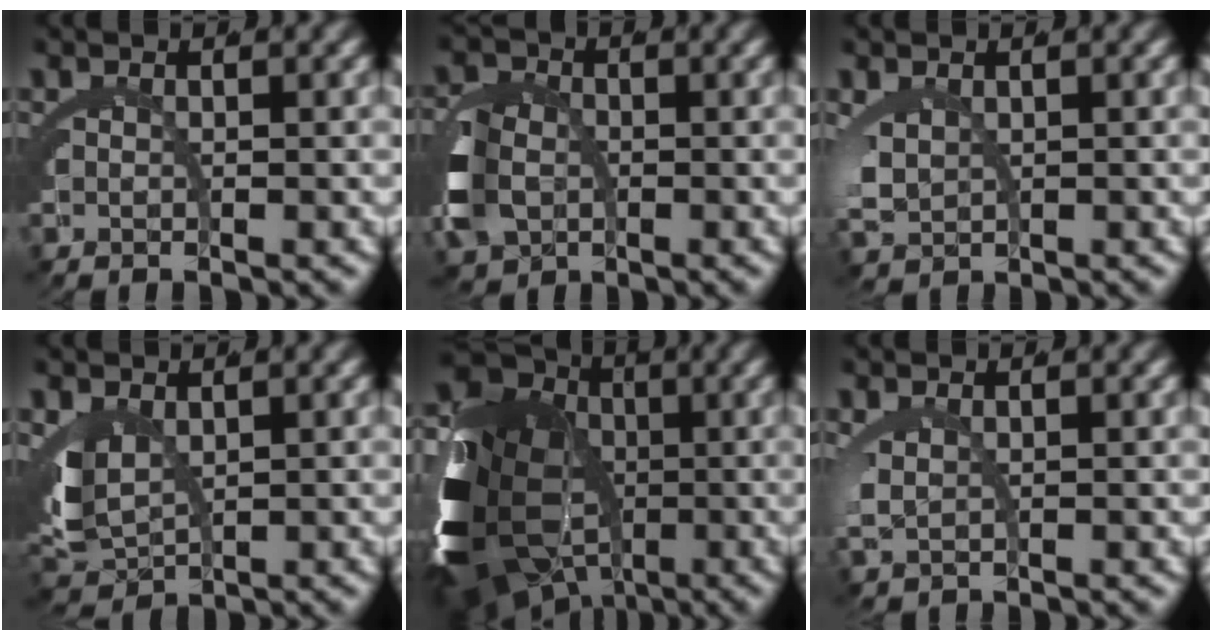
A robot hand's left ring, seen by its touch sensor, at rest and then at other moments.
{"total": 4.5, "force": [-1.2, 3.5, 2.5], "torque": [-0.061, -0.024, -0.009]}
{"total": 2.2, "force": [0.6, 1.5, 1.4], "torque": [-0.057, -0.025, 0.031]}
{"total": 5.0, "force": [0.1, 3.8, 3.2], "torque": [-0.096, -0.041, 0.025]}
{"total": 18.4, "force": [-3.2, 12.3, 13.4], "torque": [-0.231, -0.062, -0.030]}
{"total": 1.2, "force": [0.5, 0.4, 1.0], "torque": [-0.042, -0.018, 0.025]}